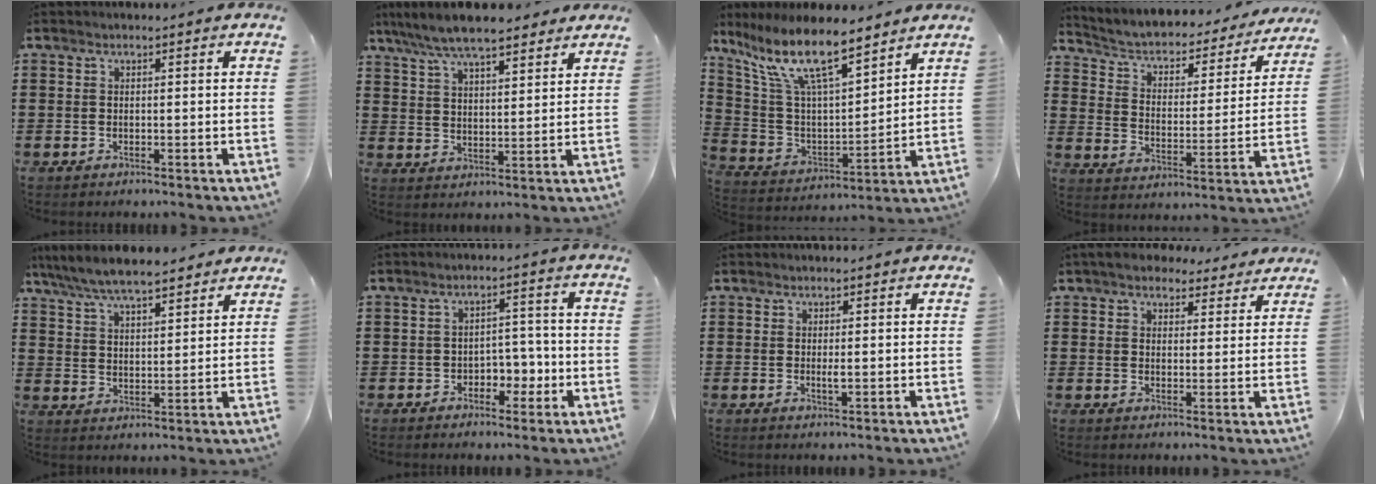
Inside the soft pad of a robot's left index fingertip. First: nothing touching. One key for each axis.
{"total": 7.8, "fx": 6.9, "fy": 1.4, "fz": 3.2, "tx": -0.086, "ty": -0.017, "tz": 0.127}
{"total": 12.5, "fx": 9.0, "fy": 2.8, "fz": 8.2, "tx": -0.197, "ty": -0.048, "tz": 0.152}
{"total": 3.2, "fx": 2.5, "fy": 1.5, "fz": 1.3, "tx": -0.043, "ty": -0.022, "tz": 0.031}
{"total": 7.1, "fx": 6.5, "fy": 1.1, "fz": 2.6, "tx": -0.073, "ty": -0.020, "tz": 0.117}
{"total": 4.1, "fx": -2.0, "fy": 2.9, "fz": 2.2, "tx": -0.038, "ty": 0.005, "tz": -0.044}
{"total": 1.3, "fx": 0.0, "fy": 0.2, "fz": 1.3, "tx": -0.024, "ty": -0.002, "tz": 0.001}
{"total": 4.9, "fx": 4.3, "fy": 1.9, "fz": 1.5, "tx": -0.043, "ty": -0.003, "tz": 0.081}